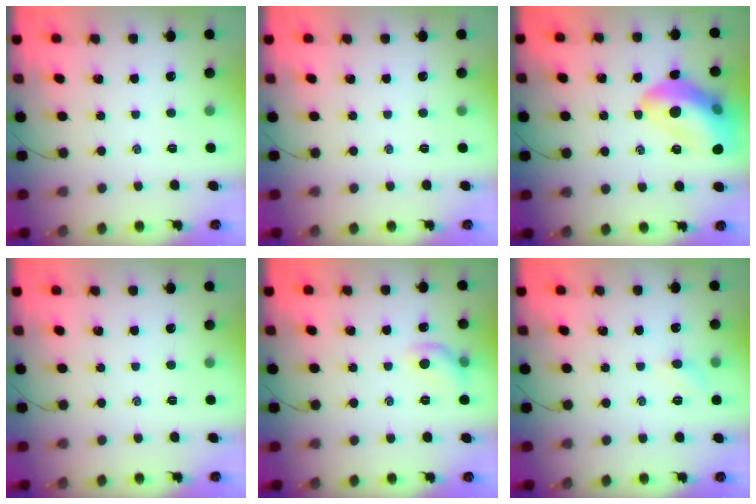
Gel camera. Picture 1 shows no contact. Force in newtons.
{"total": 0.0}
{"total": 16.4, "press": 16.3, "slide": 2.4}
{"total": 0.0}
{"total": 7.4, "press": 7.3, "slide": 1.0}
{"total": 4.2, "press": 4.1, "slide": 1.2}